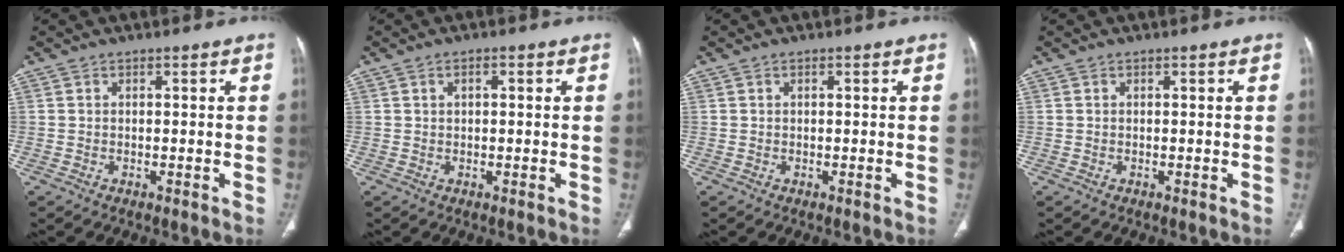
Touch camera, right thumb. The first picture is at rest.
{"total": 1.5, "force": [0.5, 0.9, 1.2], "torque": [-0.020, 0.005, 0.008]}
{"total": 0.0}
{"total": 0.0}